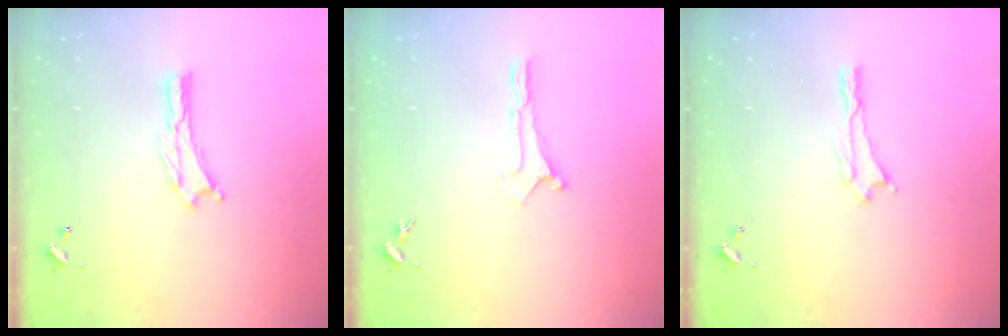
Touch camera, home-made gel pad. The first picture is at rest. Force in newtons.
{"total": 0.0}
{"total": 0.0}